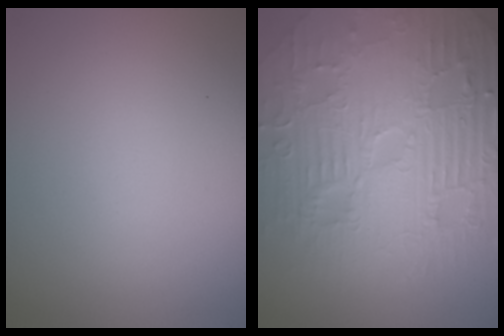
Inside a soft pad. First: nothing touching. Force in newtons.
{"total": 11.7, "press": 7.5, "slide": 9.0}